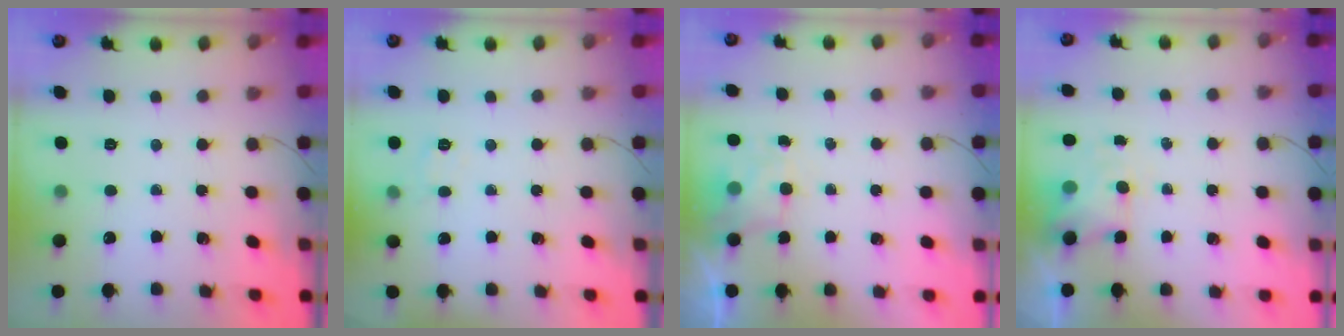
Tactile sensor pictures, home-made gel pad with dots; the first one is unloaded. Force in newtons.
{"total": 5.9, "press": 5.7, "slide": 1.3}
{"total": 1.9, "press": 1.6, "slide": 1.0}
{"total": 3.4, "press": 3.3, "slide": 0.8}